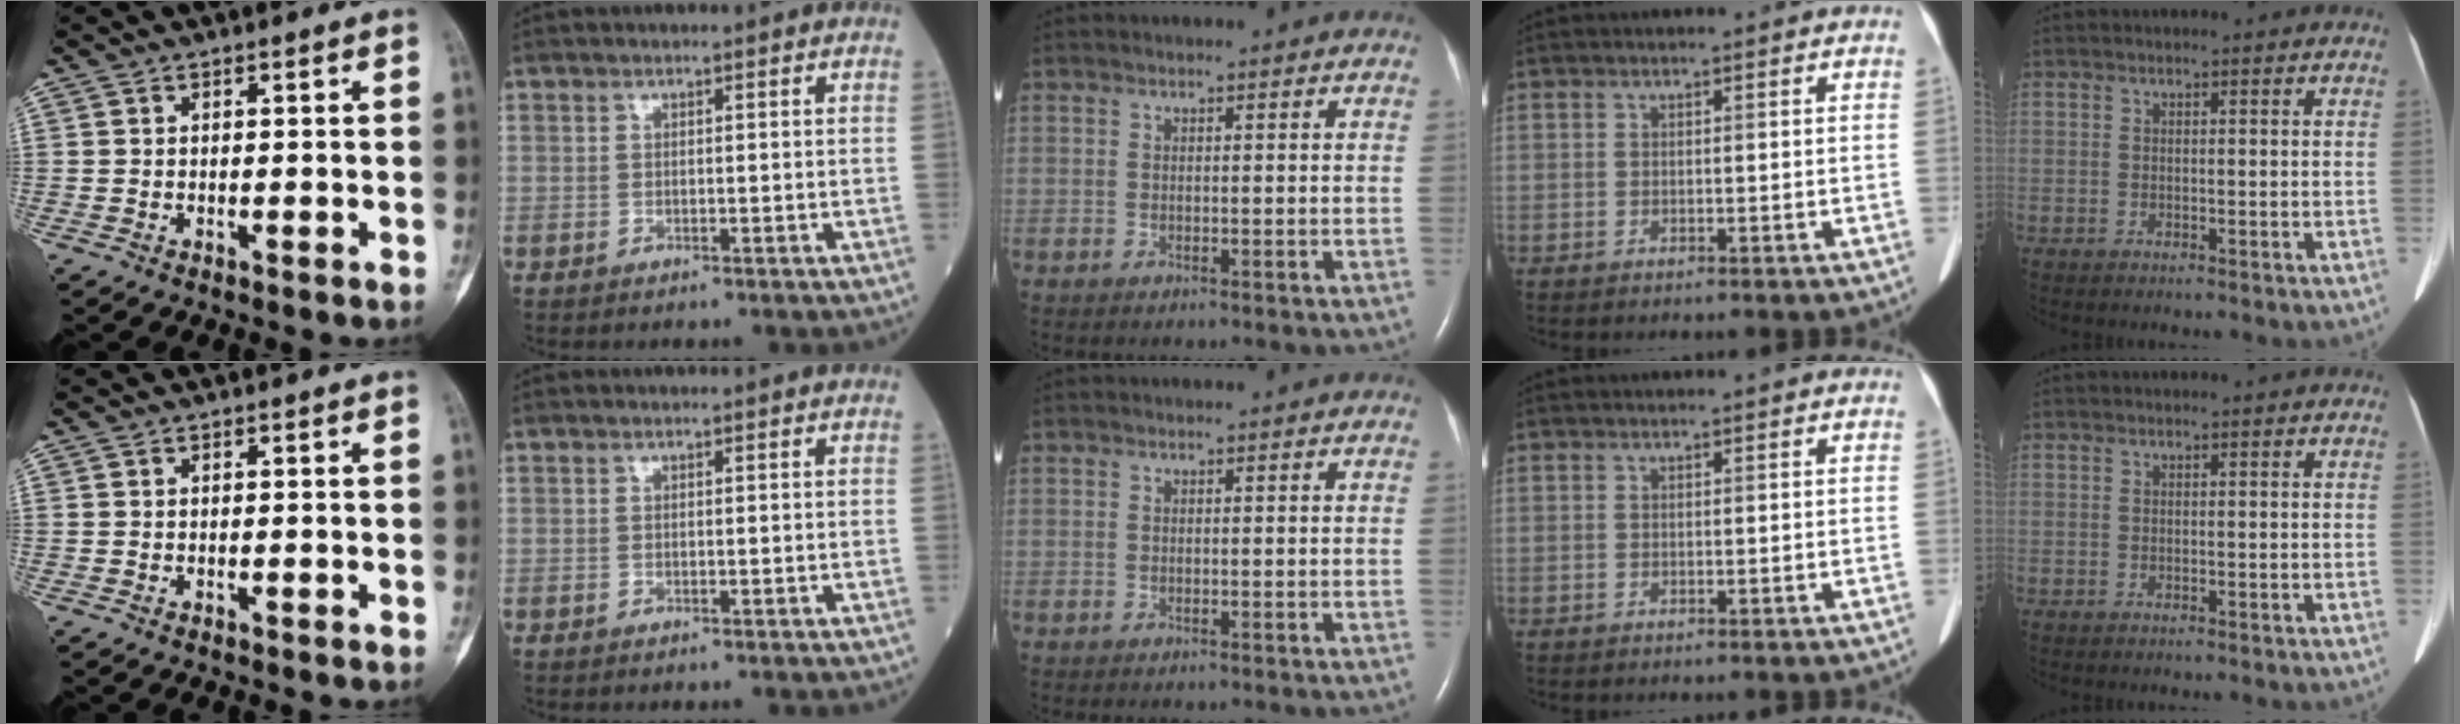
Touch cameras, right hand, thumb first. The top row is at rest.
{}